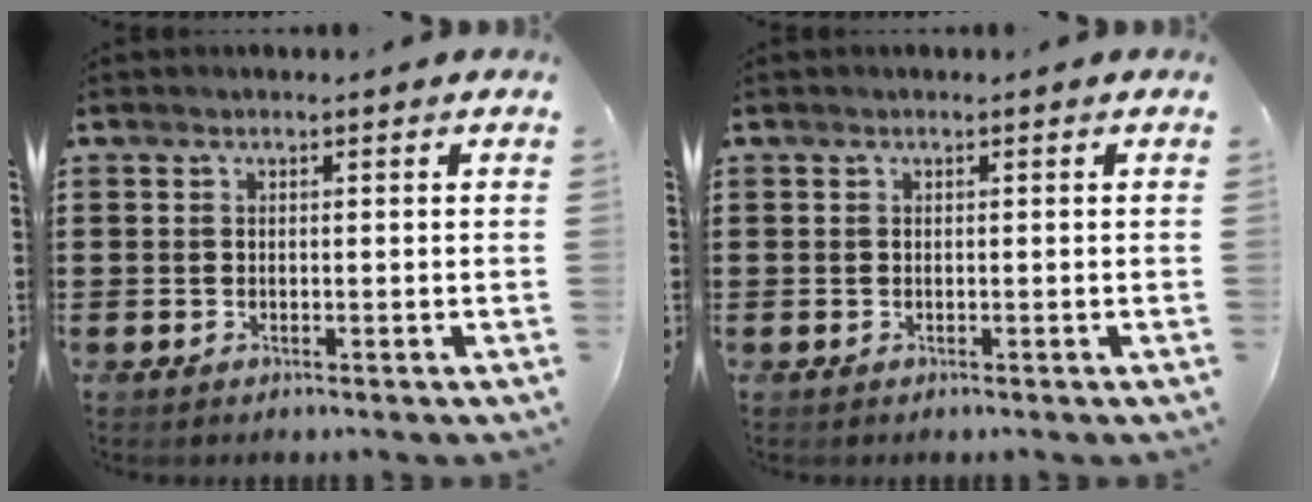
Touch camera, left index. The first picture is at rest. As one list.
[{"total": 0.0}]